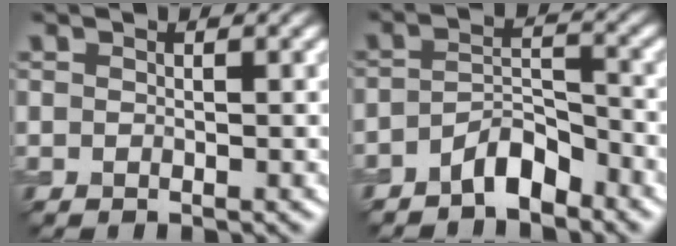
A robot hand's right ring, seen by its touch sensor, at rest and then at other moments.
{"total": 3.4, "force": [-2.6, 1.1, 1.8], "torque": [-0.030, 0.012, -0.051]}